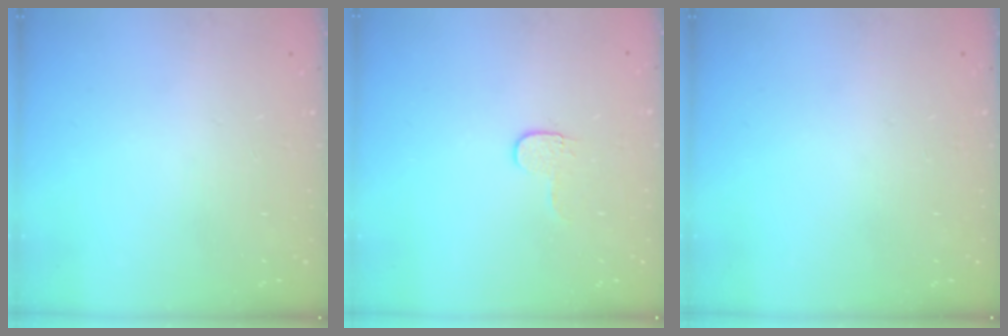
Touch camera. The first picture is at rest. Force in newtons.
{"total": 3.6, "press": 3.6, "slide": 0.4}
{"total": 0.0}